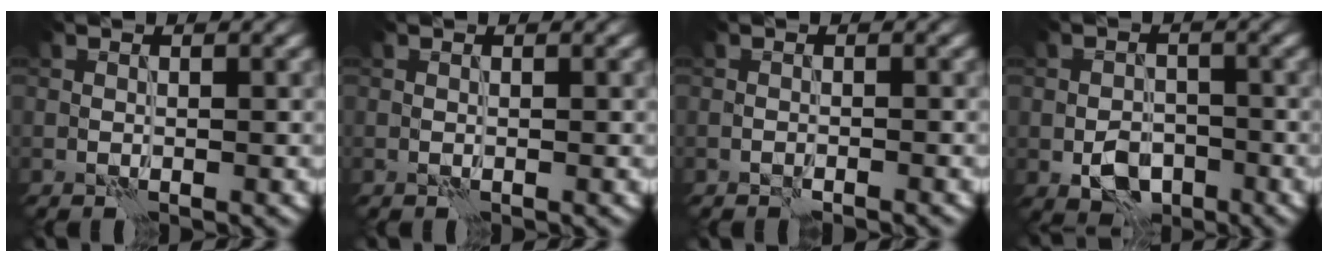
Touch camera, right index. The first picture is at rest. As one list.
[{"total": 0.0}, {"total": 0.7, "force": [-0.7, -0.1, 0.2], "torque": [-0.002, 0.004, -0.014]}, {"total": 3.9, "force": [-1.7, 2.7, 2.3], "torque": [-0.036, -0.005, -0.032]}]